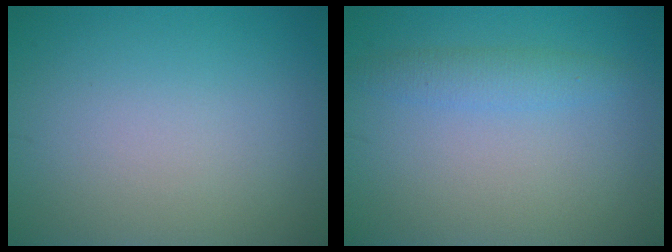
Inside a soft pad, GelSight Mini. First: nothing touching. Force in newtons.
{"total": 2.0, "press": 2.0, "slide": 0.1}